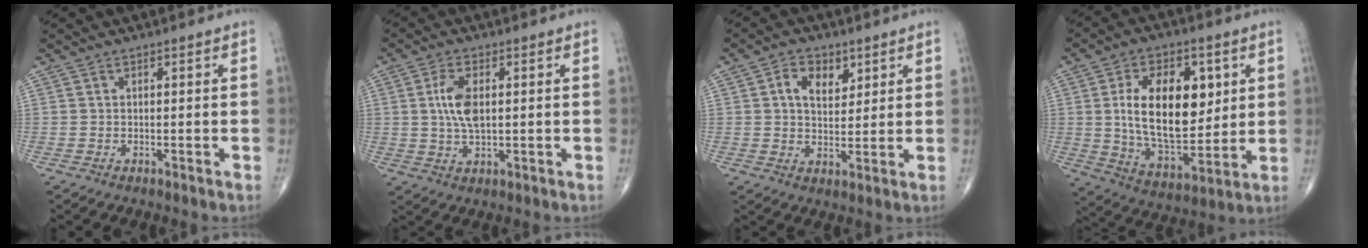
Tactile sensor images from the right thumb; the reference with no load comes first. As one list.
[{"total": 6.7, "force": [1.0, 3.2, 5.8], "torque": [-0.120, -0.001, 0.019]}, {"total": 6.7, "force": [2.6, 4.5, 4.2], "torque": [-0.046, -0.011, 0.042]}, {"total": 19.7, "force": [3.7, 10.9, 15.9], "torque": [-0.228, -0.022, 0.071]}]